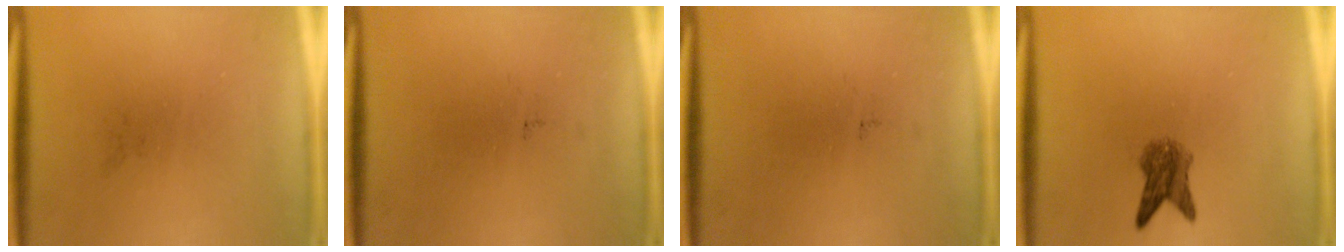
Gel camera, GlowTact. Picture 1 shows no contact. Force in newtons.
{"total": 0.0}
{"total": 0.0}
{"total": 4.0}